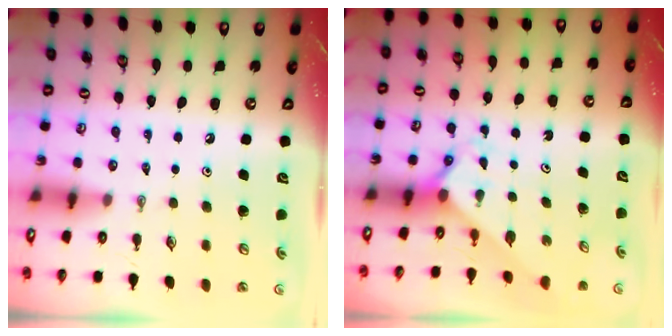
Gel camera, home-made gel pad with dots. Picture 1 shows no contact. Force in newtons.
{"total": 2.0, "press": 2.0, "slide": 0.2}